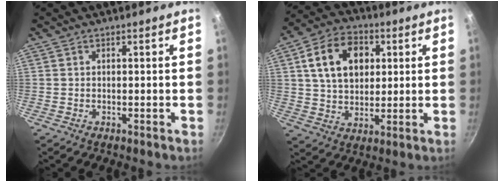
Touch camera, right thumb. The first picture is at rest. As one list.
[{"total": 14.2, "force": [3.8, 10.0, 9.3], "torque": [-0.132, 0.005, 0.058]}]